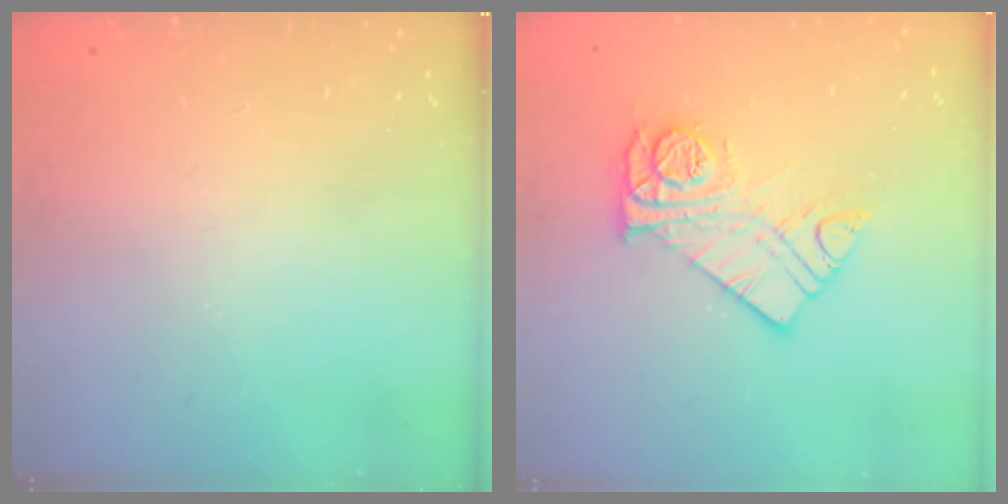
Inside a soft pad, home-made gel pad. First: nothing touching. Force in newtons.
{"total": 11.4, "press": 11.4, "slide": 1.0}